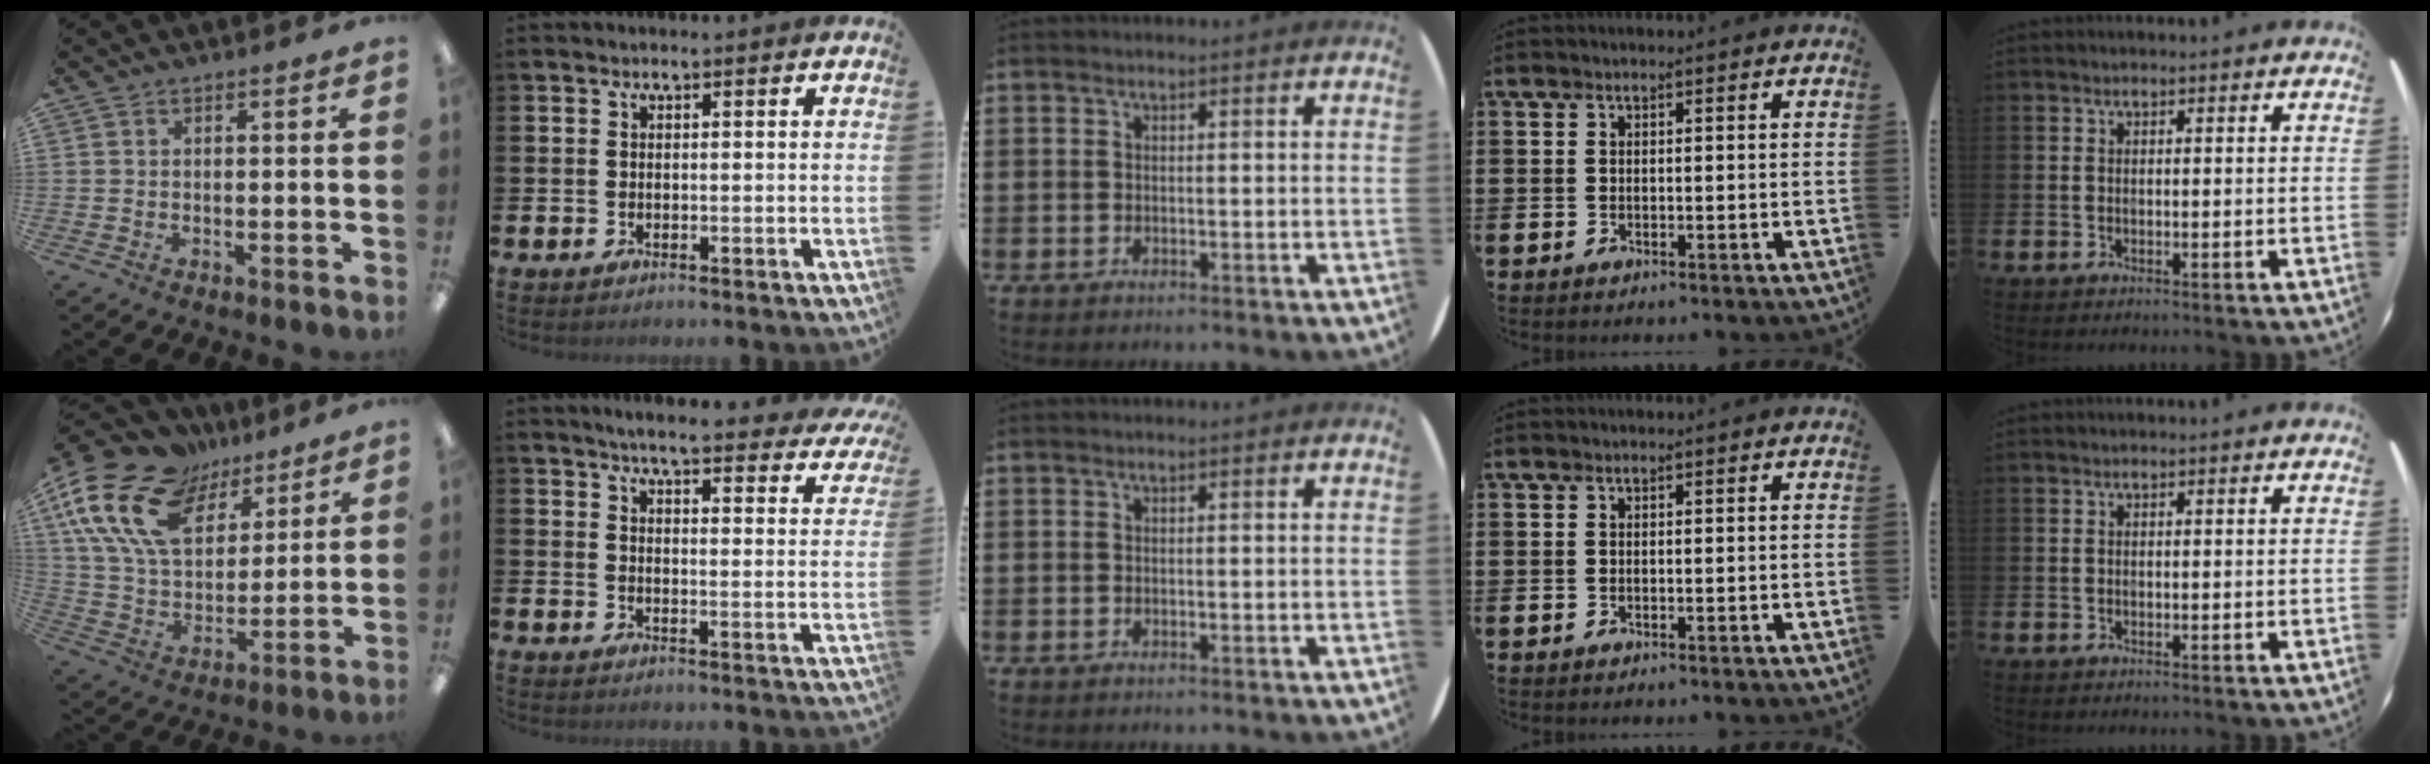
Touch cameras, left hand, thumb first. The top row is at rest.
{"thumb": {"total": 20.6, "force": [11.6, 12.0, 12.0], "torque": [-0.260, -0.048, 0.212]}, "index": {"total": 4.8, "force": [4.4, 0.4, 1.8], "torque": [-0.037, -0.037, 0.068]}}